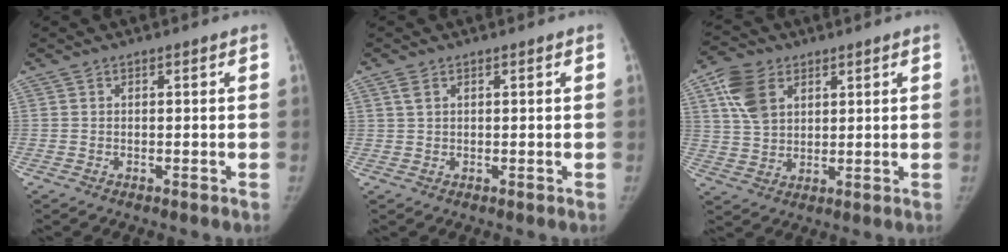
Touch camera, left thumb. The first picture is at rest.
{"total": 1.6, "force": [0.9, 0.9, 1.1], "torque": [-0.026, 0.004, 0.022]}
{"total": 9.5, "force": [4.2, 6.6, 5.5], "torque": [-0.092, -0.008, 0.082]}